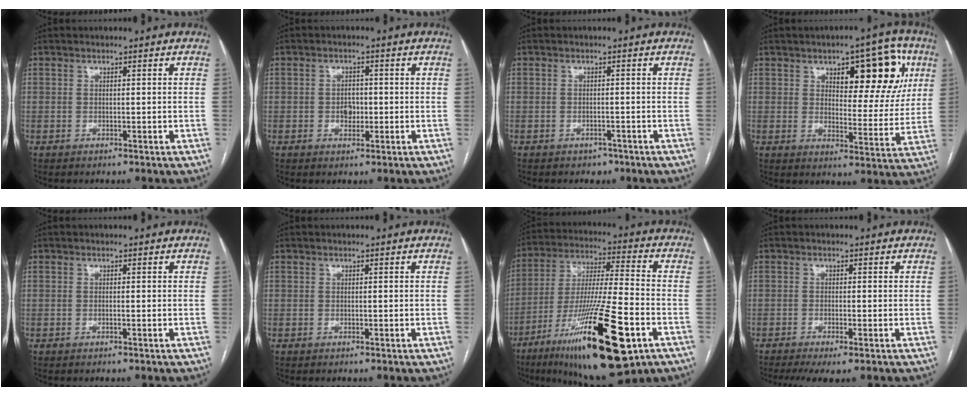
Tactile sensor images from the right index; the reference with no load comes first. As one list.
[{"total": 2.4, "force": [-0.4, 1.8, 1.7], "torque": [-0.022, 0.005, -0.004]}, {"total": 1.8, "force": [-1.3, 1.2, 0.4], "torque": [-0.010, 0.003, -0.014]}, {"total": 13.6, "force": [5.8, 5.3, 11.0], "torque": [-0.125, 0.020, 0.080]}, {"total": 0.0}, {"total": 0.0}, {"total": 24.2, "force": [-11.4, 3.4, 21.0], "torque": [-0.355, -0.040, -0.185]}, {"total": 4.7, "force": [-3.0, 0.6, 3.5], "torque": [-0.057, -0.011, -0.048]}]